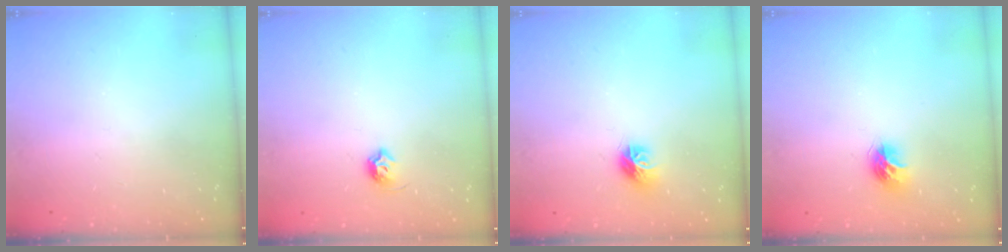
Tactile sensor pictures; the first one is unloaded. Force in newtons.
{"total": 6.1, "press": 6.0, "slide": 1.1}
{"total": 8.1, "press": 8.1, "slide": 0.2}
{"total": 8.6, "press": 8.6, "slide": 0.0}